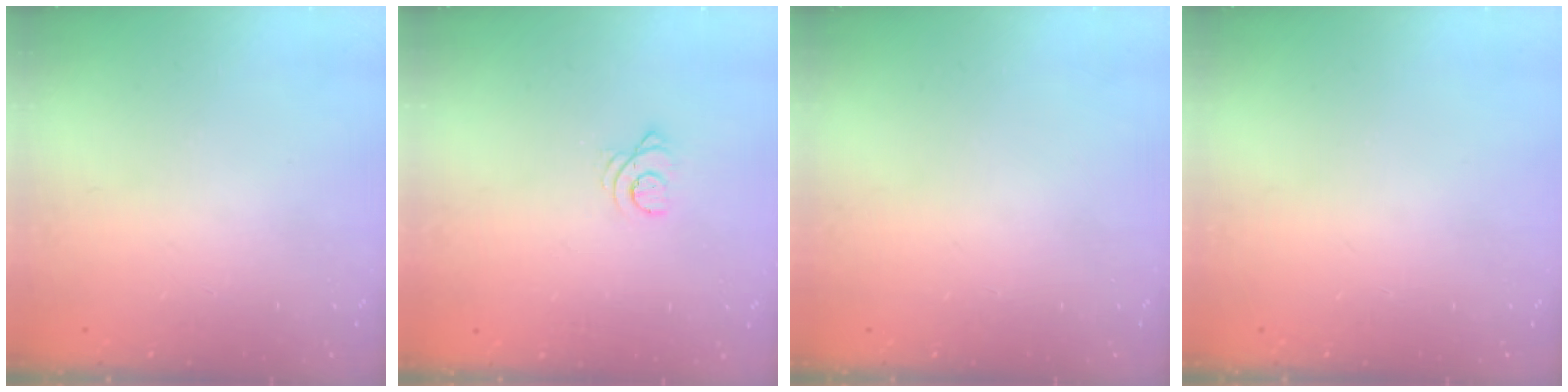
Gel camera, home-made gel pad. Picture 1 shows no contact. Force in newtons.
{"total": 2.3, "press": 2.3, "slide": 0.3}
{"total": 0.0}
{"total": 0.0}